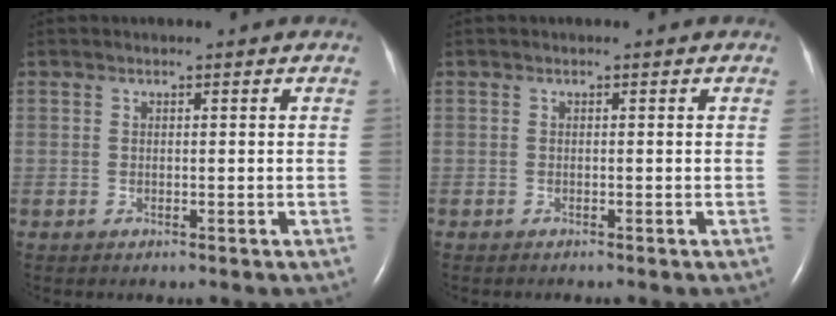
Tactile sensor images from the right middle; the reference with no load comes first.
{"total": 0.8, "force": [-0.7, 0.0, 0.4], "torque": [-0.003, -0.001, -0.009]}